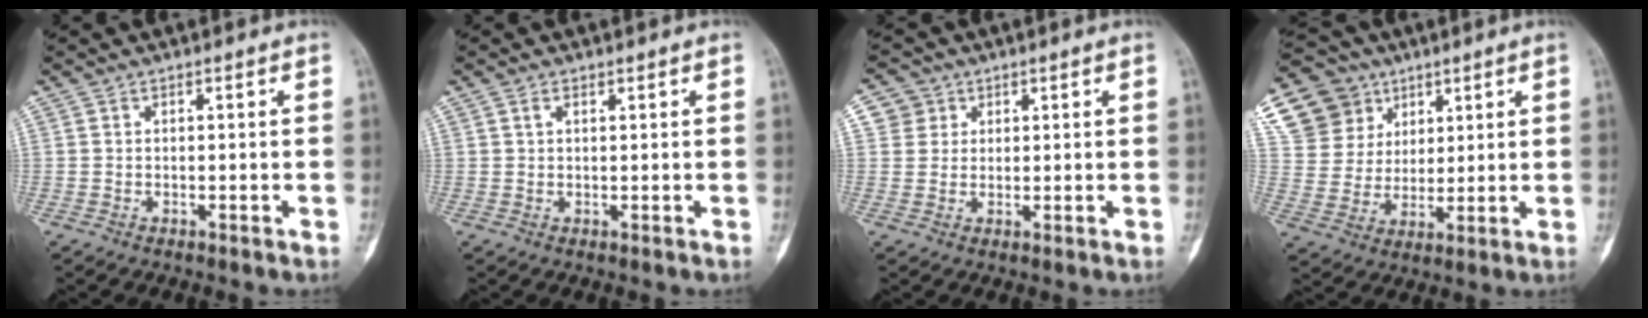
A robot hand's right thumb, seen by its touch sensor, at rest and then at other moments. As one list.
[{"total": 1.2, "force": [0.7, 0.6, 0.7], "torque": [-0.012, 0.003, 0.012]}, {"total": 4.0, "force": [1.6, 3.6, 0.0], "torque": [0.026, -0.002, 0.023]}, {"total": 17.9, "force": [8.7, 14.6, 5.5], "torque": [-0.087, 0.007, 0.176]}]